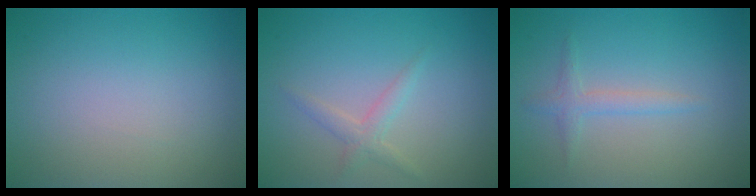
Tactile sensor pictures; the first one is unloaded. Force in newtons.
{"total": 1.5, "press": 1.5, "slide": 0.1}
{"total": 1.5, "press": 1.5, "slide": 0.1}